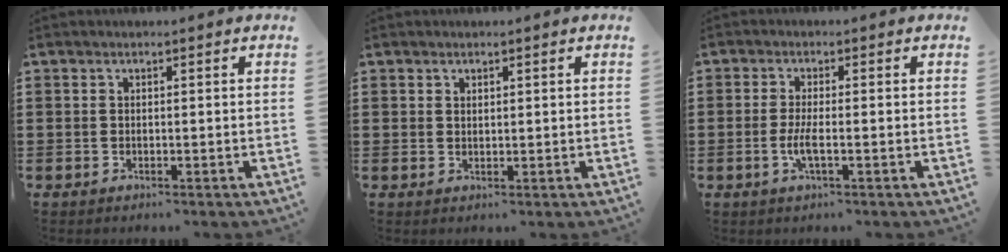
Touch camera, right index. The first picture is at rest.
{"total": 0.9, "force": [0.8, 0.5, 0.2], "torque": [-0.004, 0.002, 0.015]}
{"total": 3.3, "force": [-0.9, 0.6, 3.1], "torque": [-0.069, -0.007, -0.022]}